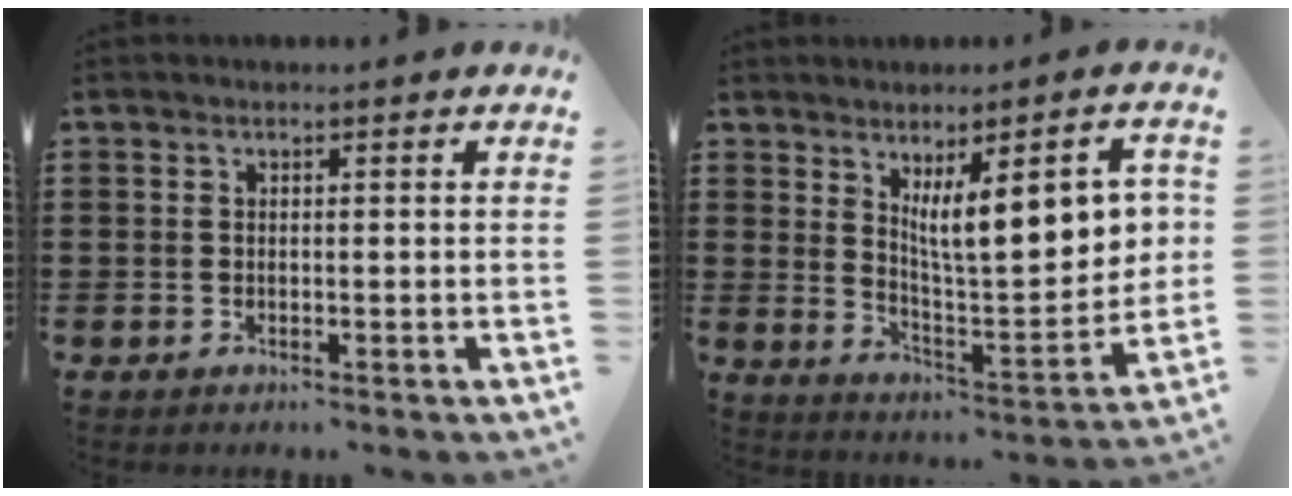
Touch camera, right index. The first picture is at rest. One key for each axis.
{"total": 11.1, "fx": 4.2, "fy": 3.1, "fz": 9.8, "tx": -0.157, "ty": -0.012, "tz": 0.065}